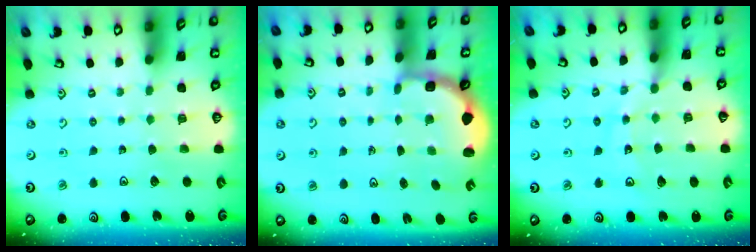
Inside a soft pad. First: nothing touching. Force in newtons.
{"total": 2.5, "press": 2.2, "slide": 1.2}
{"total": 10.9, "press": 10.8, "slide": 1.4}